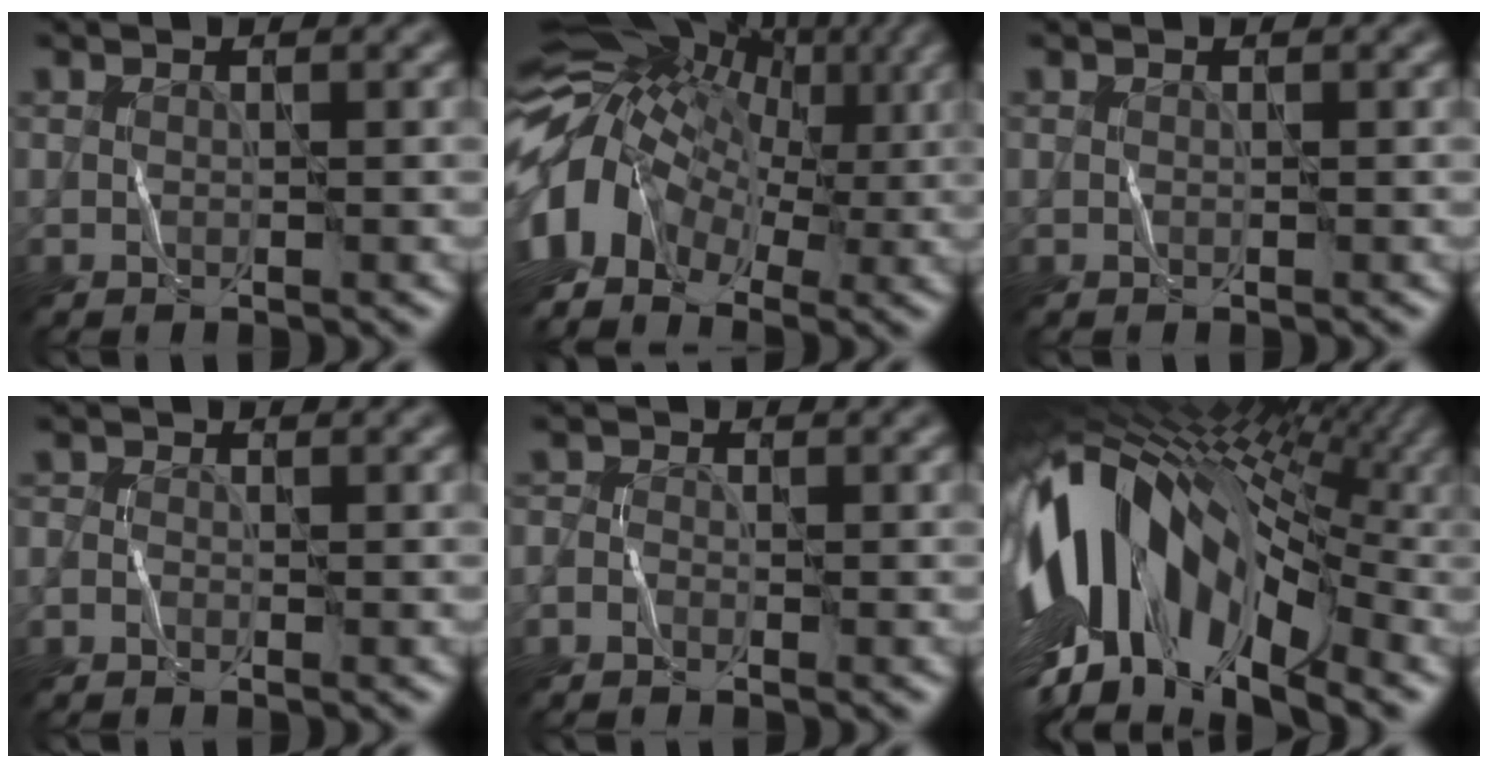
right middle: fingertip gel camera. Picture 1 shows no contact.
{"total": 11.3, "force": [-1.3, 7.8, 8.1], "torque": [-0.174, 0.022, -0.044]}
{"total": 0.0}
{"total": 0.9, "force": [-0.7, 0.5, 0.3], "torque": [-0.006, 0.000, -0.016]}
{"total": 1.2, "force": [-1.0, 0.6, 0.4], "torque": [-0.007, 0.000, -0.022]}
{"total": 16.8, "force": [-0.6, 8.8, 14.3], "torque": [-0.263, 0.028, -0.024]}